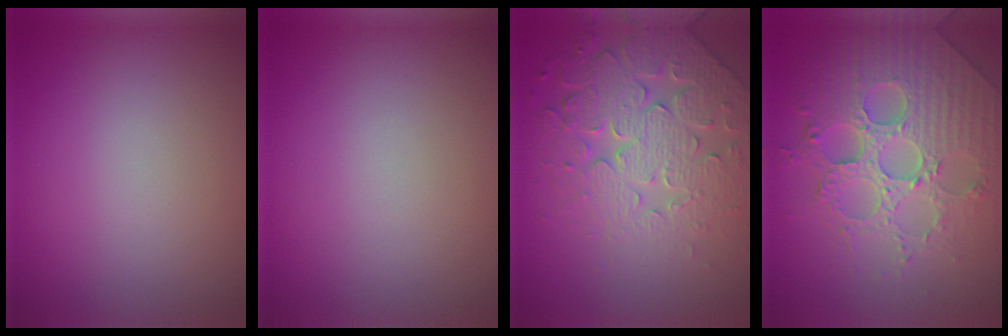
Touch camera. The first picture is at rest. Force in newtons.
{"total": 0.0}
{"total": 6.6, "press": 5.5, "slide": 3.6}
{"total": 8.1, "press": 5.9, "slide": 5.5}